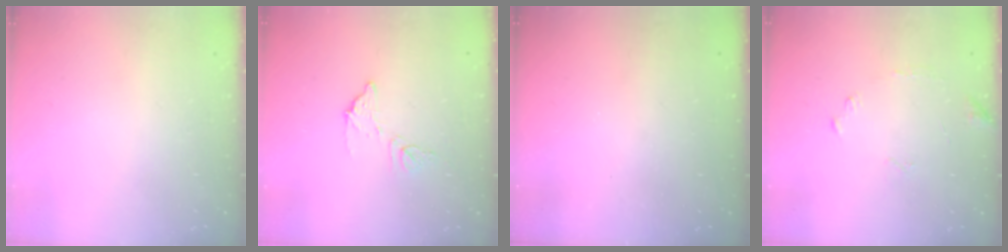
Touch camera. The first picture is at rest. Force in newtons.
{"total": 8.0, "press": 8.0, "slide": 0.4}
{"total": 3.3, "press": 3.3, "slide": 0.2}
{"total": 8.4, "press": 8.3, "slide": 0.5}